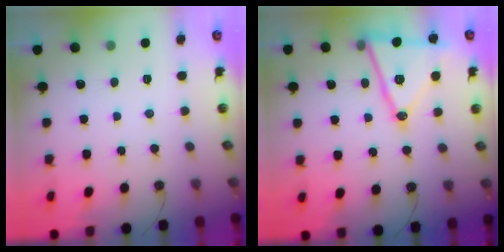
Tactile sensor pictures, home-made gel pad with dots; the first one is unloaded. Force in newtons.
{"total": 17.2, "press": 16.8, "slide": 3.4}